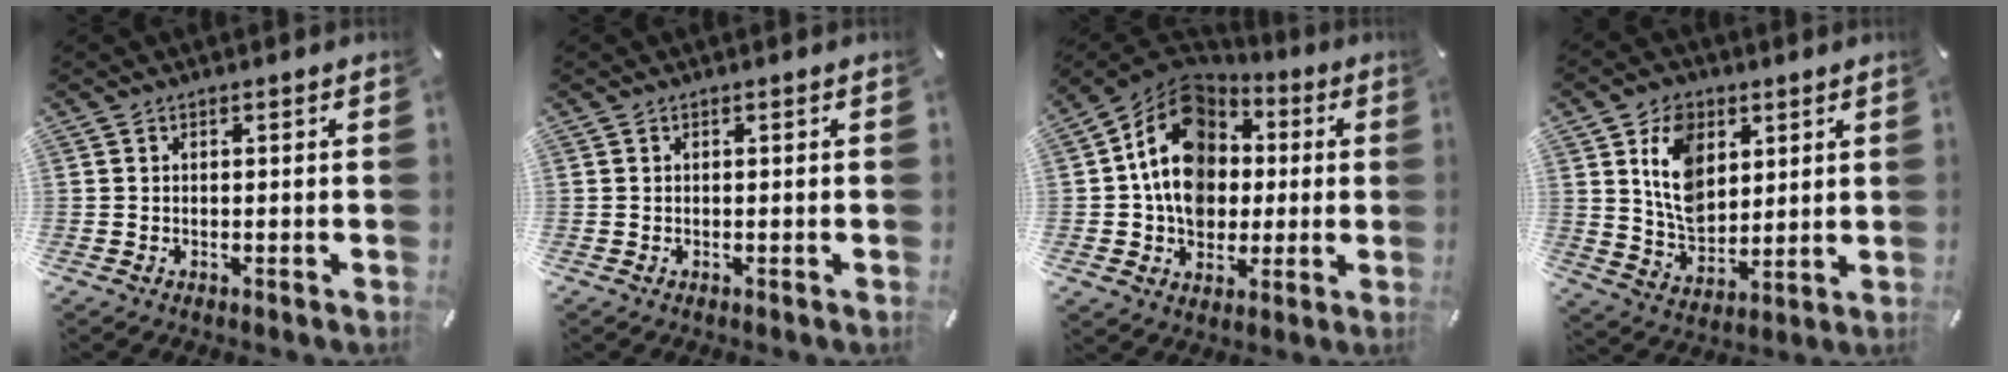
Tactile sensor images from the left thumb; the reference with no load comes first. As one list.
[{"total": 0.0}, {"total": 16.3, "force": [0.6, 13.8, 8.6], "torque": [-0.142, 0.003, 0.011]}, {"total": 11.7, "force": [4.5, 8.8, 6.2], "torque": [-0.116, -0.005, 0.087]}]